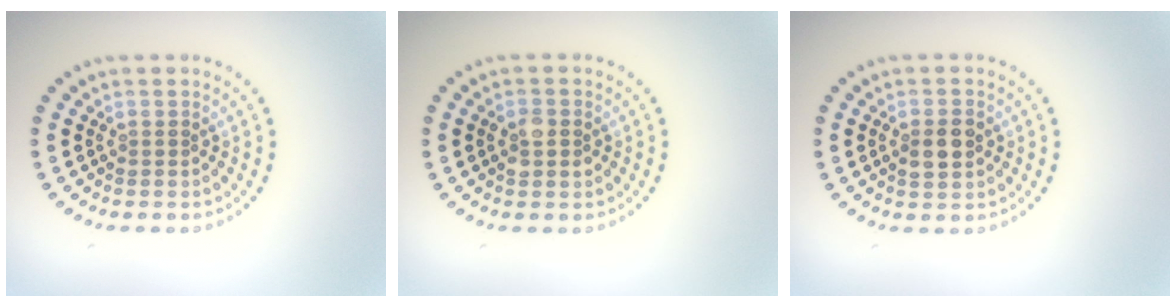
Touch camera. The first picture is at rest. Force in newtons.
{"total": 2.3, "press": 2.3, "slide": 0.2}
{"total": 2.2, "press": 2.2, "slide": 0.0}